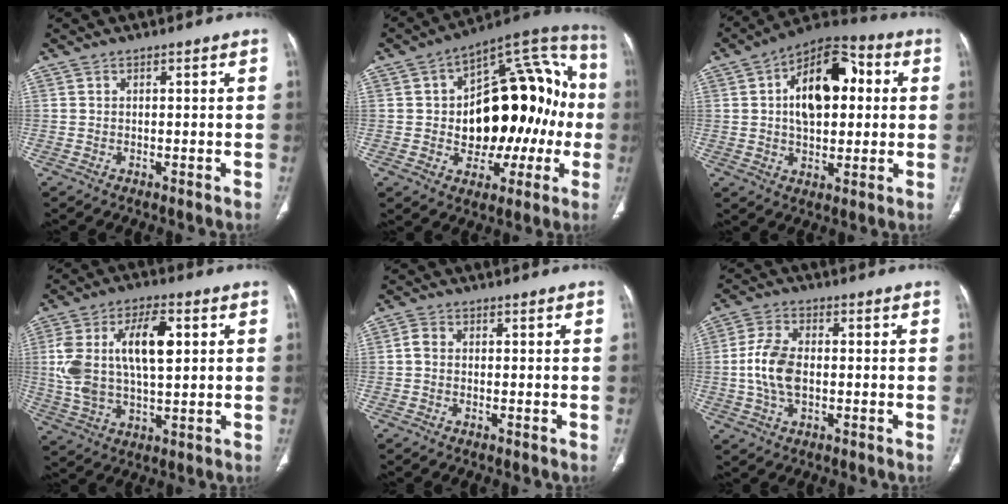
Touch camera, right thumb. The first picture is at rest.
{"total": 25.8, "force": [-1.1, 15.1, 20.8], "torque": [-0.244, 0.051, -0.007]}
{"total": 16.8, "force": [2.9, 9.8, 13.4], "torque": [-0.171, 0.021, 0.039]}
{"total": 15.6, "force": [3.0, 7.7, 13.3], "torque": [-0.253, 0.011, 0.058]}
{"total": 1.9, "force": [-0.3, 1.3, 1.3], "torque": [-0.024, 0.006, -0.014]}
{"total": 8.5, "force": [-0.7, 5.0, 6.8], "torque": [-0.139, 0.011, -0.017]}